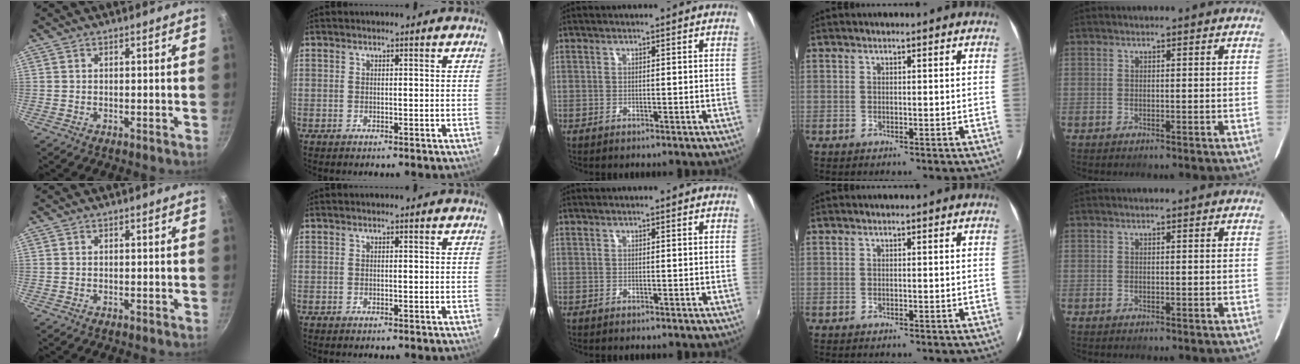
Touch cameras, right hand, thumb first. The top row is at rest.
{}